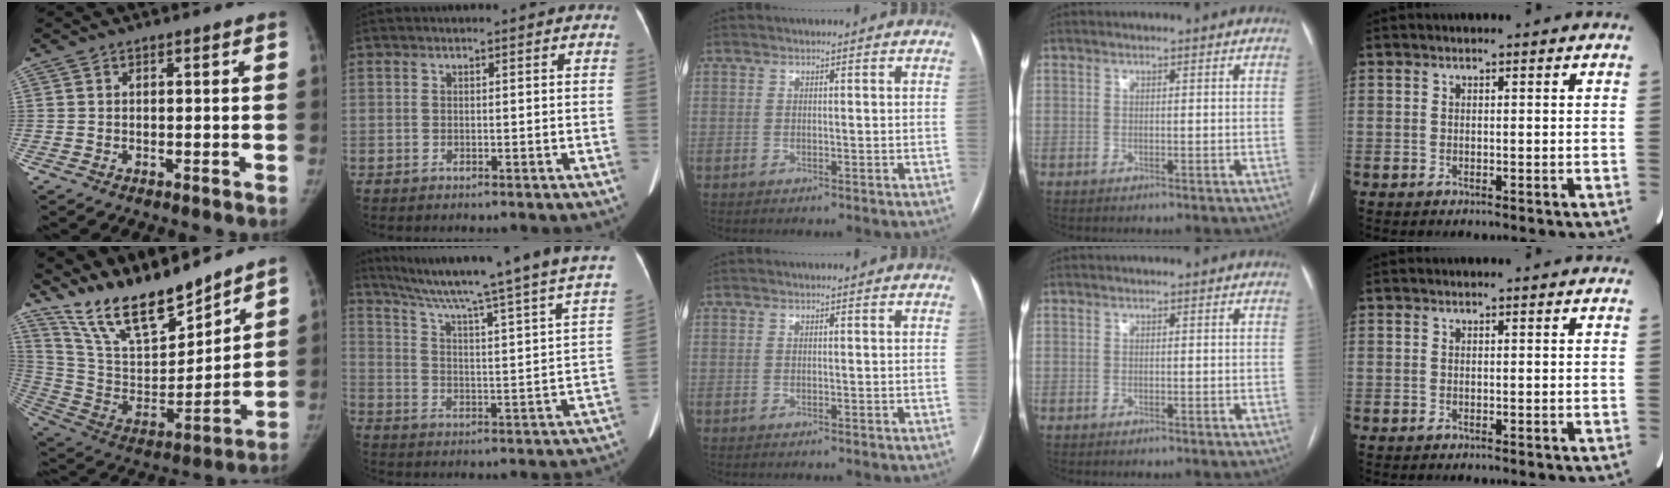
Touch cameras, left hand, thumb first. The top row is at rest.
{"thumb": {"total": 18.9, "force": [16.5, 4.8, 7.9], "torque": [-0.108, -0.100, 0.309]}, "index": {"total": 29.8, "force": [24.4, 0.1, 17.1], "torque": [-0.272, -0.053, 0.320]}}